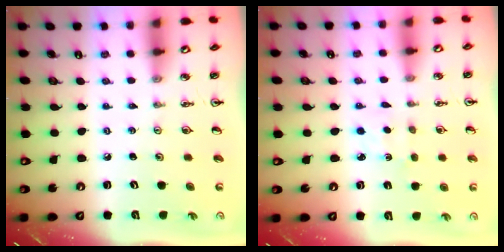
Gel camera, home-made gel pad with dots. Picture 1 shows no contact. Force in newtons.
{"total": 0.9, "press": 0.9, "slide": 0.2}